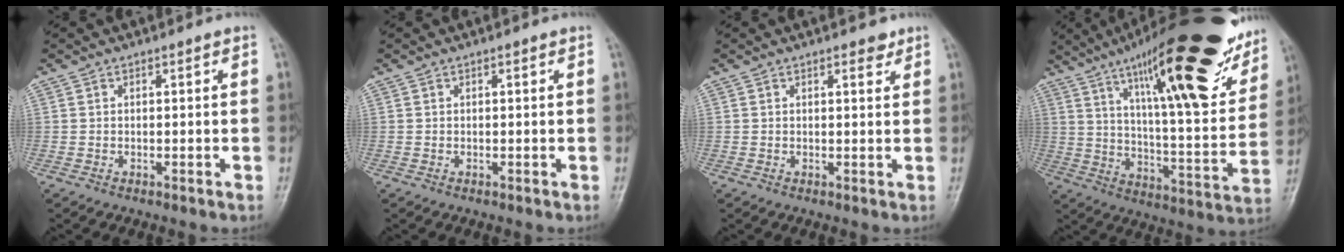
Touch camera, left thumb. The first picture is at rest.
{"total": 0.0}
{"total": 2.0, "force": [1.4, 0.8, 1.1], "torque": [-0.007, -0.007, 0.017]}
{"total": 31.5, "force": [18.5, 8.2, 24.2], "torque": [-0.333, -0.043, 0.286]}